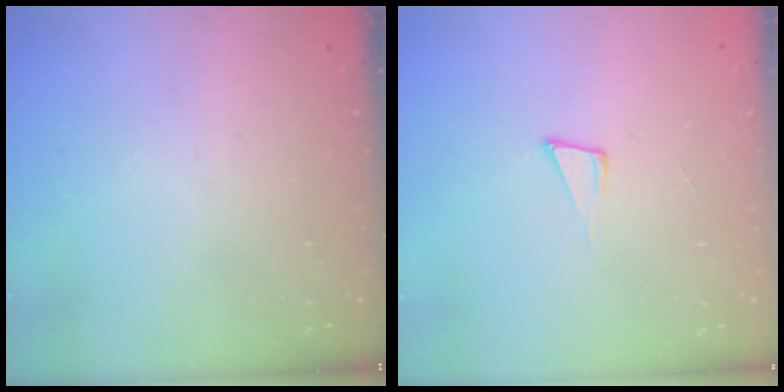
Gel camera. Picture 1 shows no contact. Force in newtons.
{"total": 5.7, "press": 4.5, "slide": 3.4}